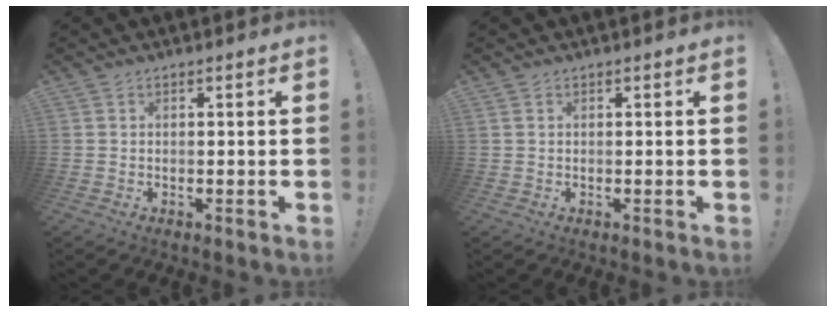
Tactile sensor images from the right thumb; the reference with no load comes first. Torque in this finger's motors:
{"motor_torque": [-0.01, 0.00, 0.01, -0.01, 0.00]}